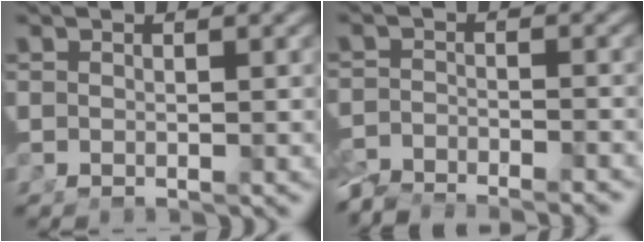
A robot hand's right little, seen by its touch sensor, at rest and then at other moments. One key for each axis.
{"total": 5.9, "fx": -5.6, "fy": 1.7, "fz": 1.3, "tx": -0.013, "ty": -0.022, "tz": -0.082}